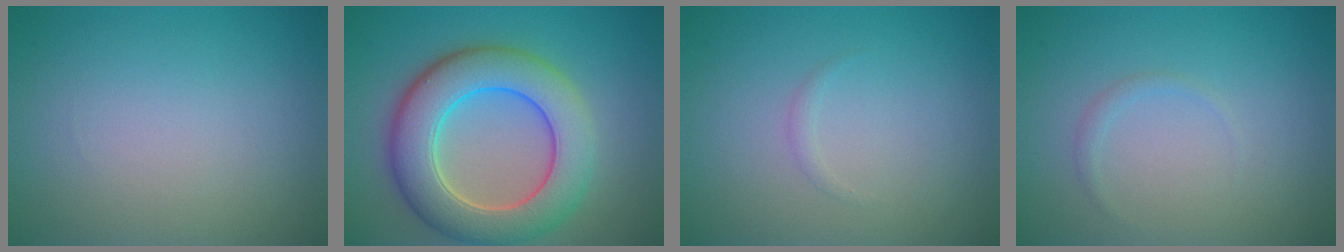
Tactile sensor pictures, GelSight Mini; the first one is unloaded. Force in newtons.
{"total": 8.8, "press": 8.8, "slide": 0.8}
{"total": 0.5, "press": 0.5, "slide": 0.0}
{"total": 0.7, "press": 0.7, "slide": 0.1}